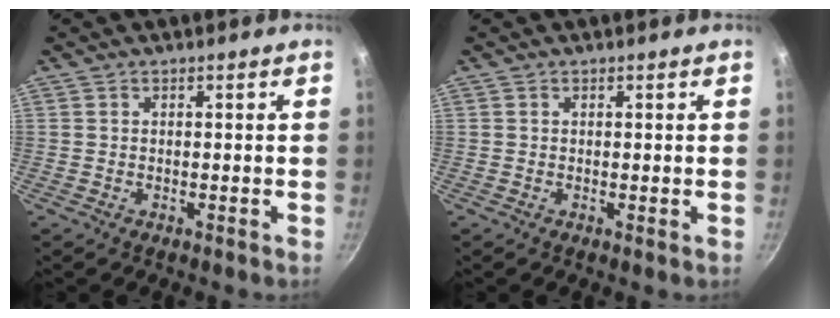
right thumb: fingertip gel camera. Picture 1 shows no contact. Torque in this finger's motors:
{"motor_torque": [2.68, 2.25, -0.28, -0.06, 0.04]}